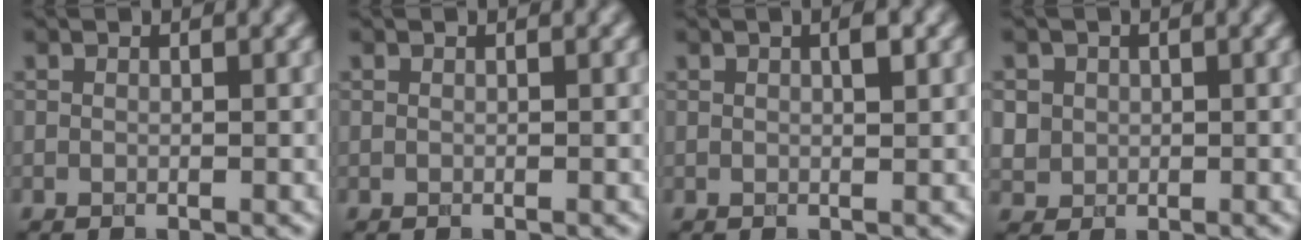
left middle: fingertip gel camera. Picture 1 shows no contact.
{"total": 0.0}
{"total": 1.4, "force": [0.5, 0.3, 1.3], "torque": [-0.021, 0.002, 0.007]}
{"total": 2.7, "force": [0.7, 2.4, 0.8], "torque": [-0.016, 0.006, 0.022]}